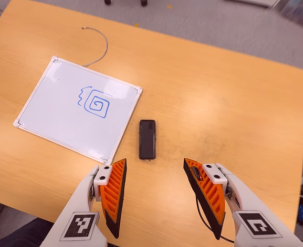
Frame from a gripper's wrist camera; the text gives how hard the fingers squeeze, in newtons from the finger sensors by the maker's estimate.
{"total": 0.0}